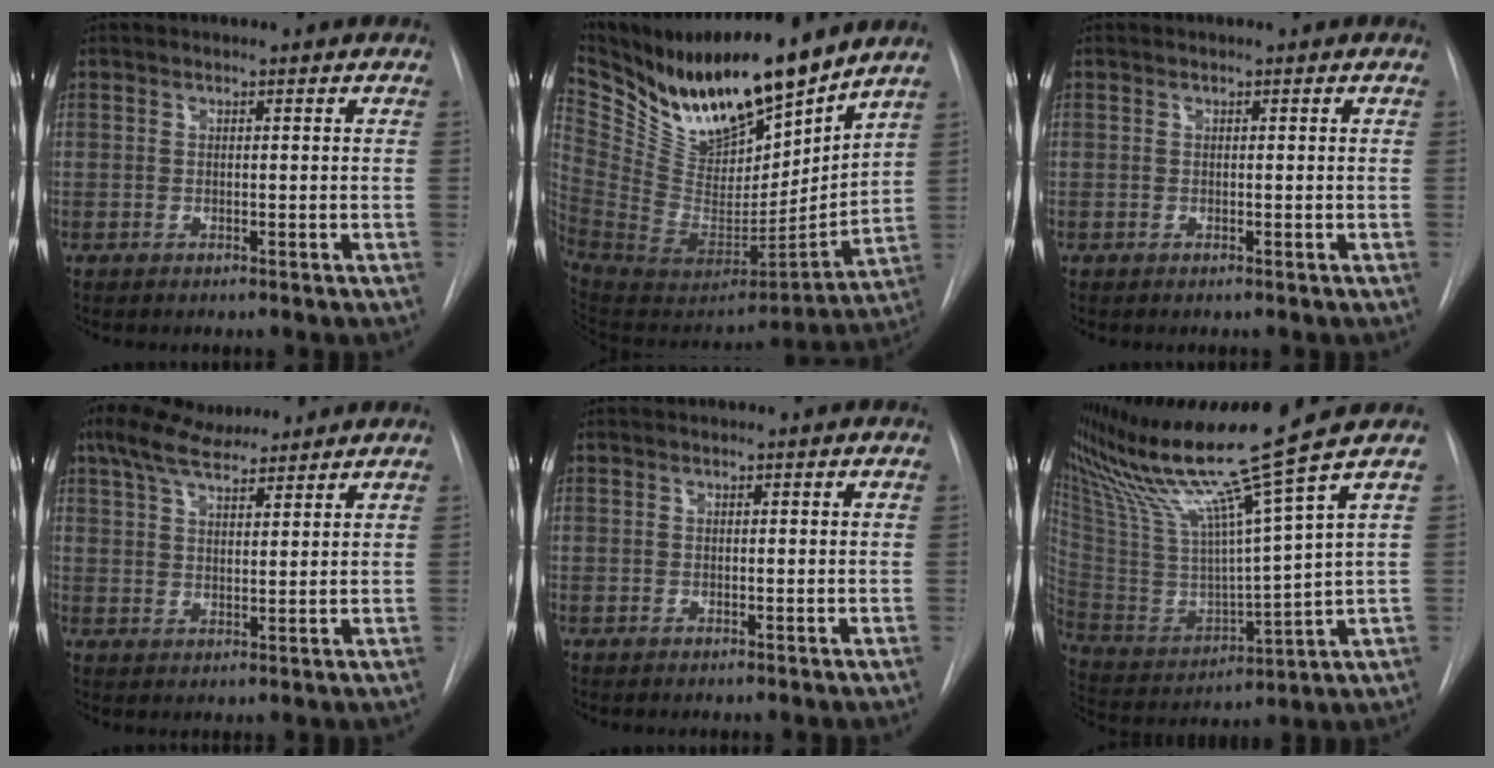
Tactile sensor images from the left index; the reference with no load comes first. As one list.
[{"total": 24.8, "force": [20.1, 7.1, 12.6], "torque": [-0.244, -0.043, 0.357]}, {"total": 0.0}, {"total": 9.0, "force": [7.5, 2.0, 4.6], "torque": [-0.083, 0.029, 0.132]}, {"total": 0.0}, {"total": 18.5, "force": [14.3, -3.8, 11.2], "torque": [-0.202, -0.043, 0.263]}]